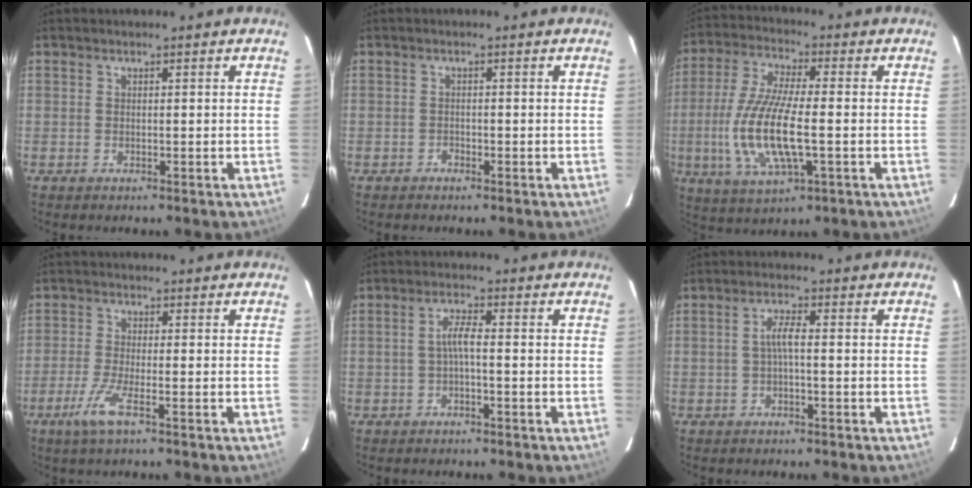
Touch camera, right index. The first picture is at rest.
{"total": 0.8, "force": [-0.7, 0.4, -0.1], "torque": [0.001, 0.003, -0.012]}
{"total": 14.4, "force": [-2.6, 4.0, 13.6], "torque": [-0.287, -0.011, -0.051]}
{"total": 5.2, "force": [-2.9, 0.1, 4.3], "torque": [-0.104, -0.011, -0.059]}
{"total": 2.8, "force": [-0.7, 0.3, 2.7], "torque": [-0.056, 0.006, -0.012]}
{"total": 2.7, "force": [-0.4, 0.3, 2.6], "torque": [-0.054, 0.006, -0.006]}